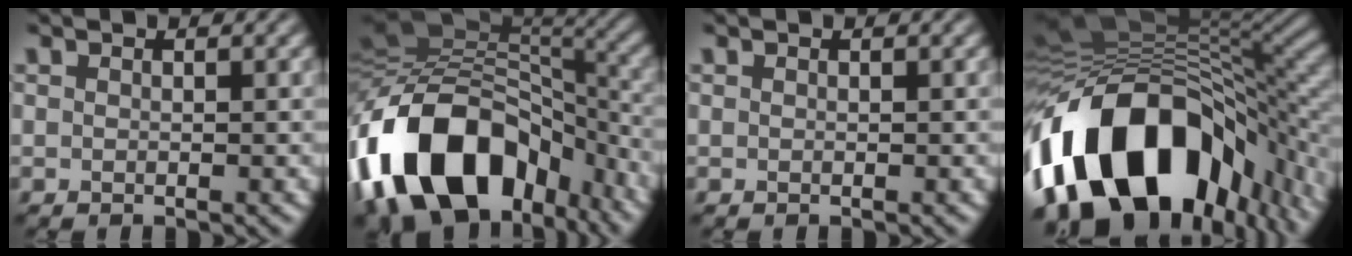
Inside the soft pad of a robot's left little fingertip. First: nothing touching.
{"total": 17.1, "force": [-7.5, 11.1, 10.7], "torque": [-0.206, -0.006, -0.124]}
{"total": 0.0}
{"total": 18.2, "force": [-7.5, 10.4, 12.9], "torque": [-0.223, -0.023, -0.113]}